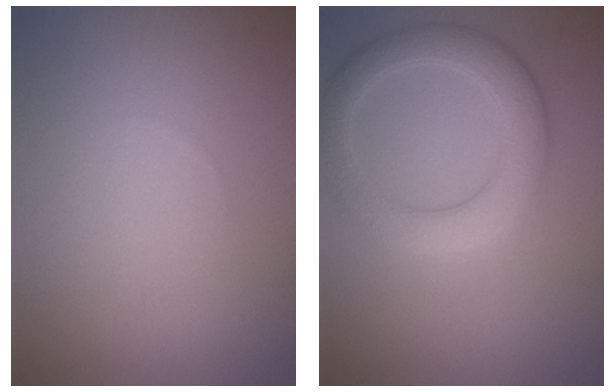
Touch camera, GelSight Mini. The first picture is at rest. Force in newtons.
{"total": 4.4, "press": 4.4, "slide": 0.3}